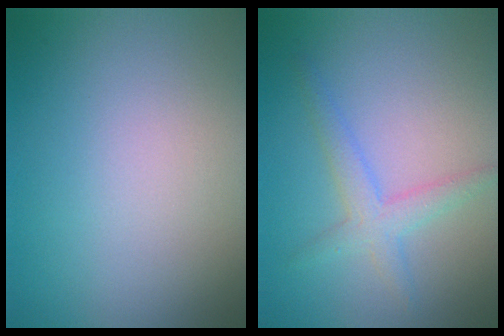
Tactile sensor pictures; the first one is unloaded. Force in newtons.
{"total": 2.4, "press": 2.4, "slide": 0.1}